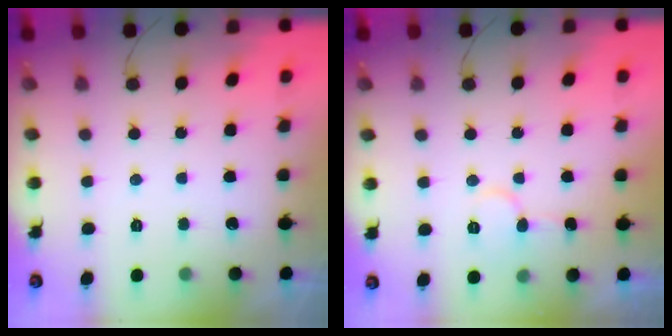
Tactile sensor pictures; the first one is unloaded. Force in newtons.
{"total": 7.2, "press": 7.2, "slide": 0.7}